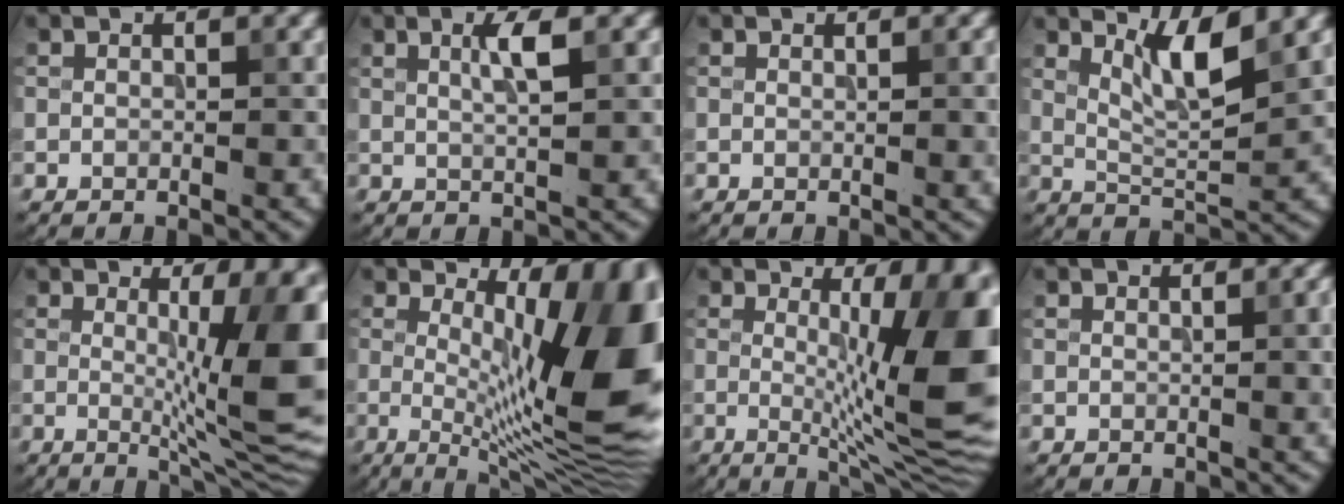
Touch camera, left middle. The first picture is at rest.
{"total": 2.2, "force": [1.0, -0.1, 2.0], "torque": [-0.040, 0.007, 0.016]}
{"total": 1.8, "force": [-0.1, 0.7, 1.7], "torque": [-0.024, -0.006, -0.003]}
{"total": 4.0, "force": [2.8, 0.4, 2.9], "torque": [-0.051, -0.005, 0.053]}
{"total": 10.8, "force": [0.2, 2.1, 10.6], "torque": [-0.145, -0.012, 0.007]}
{"total": 14.0, "force": [1.3, 4.3, 13.3], "torque": [-0.162, 0.000, 0.017]}
{"total": 12.9, "force": [0.4, 3.1, 12.6], "torque": [-0.150, -0.005, 0.008]}
{"total": 2.6, "force": [-0.2, 1.1, 2.3], "torque": [-0.030, -0.006, -0.004]}